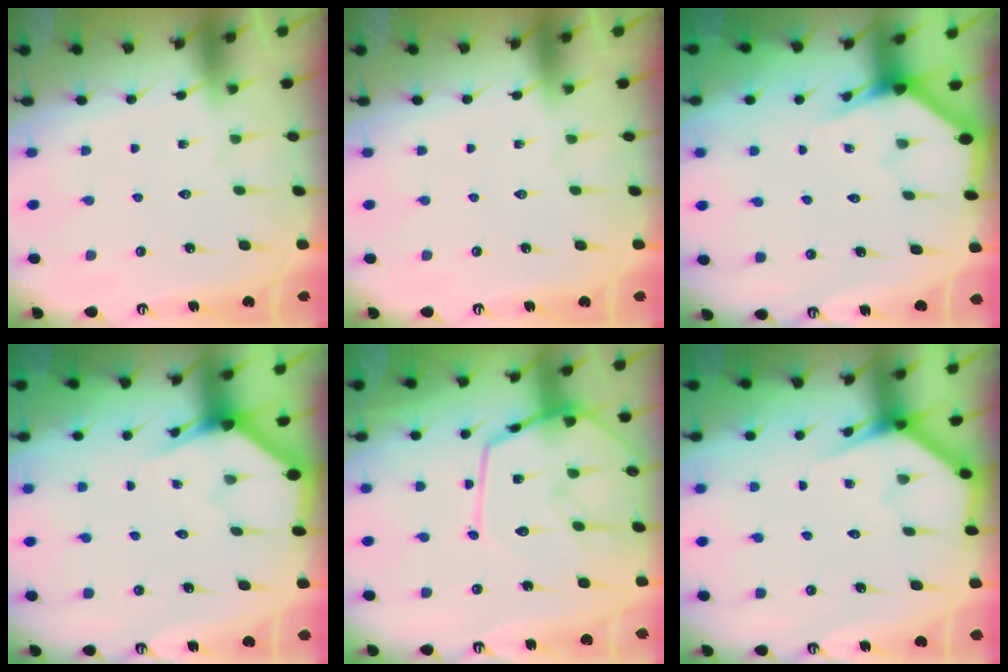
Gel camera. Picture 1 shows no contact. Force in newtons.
{"total": 0.0}
{"total": 2.6, "press": 2.6, "slide": 0.1}
{"total": 3.0, "press": 3.0, "slide": 0.1}
{"total": 16.0, "press": 16.0, "slide": 1.4}
{"total": 3.6, "press": 3.6, "slide": 0.3}